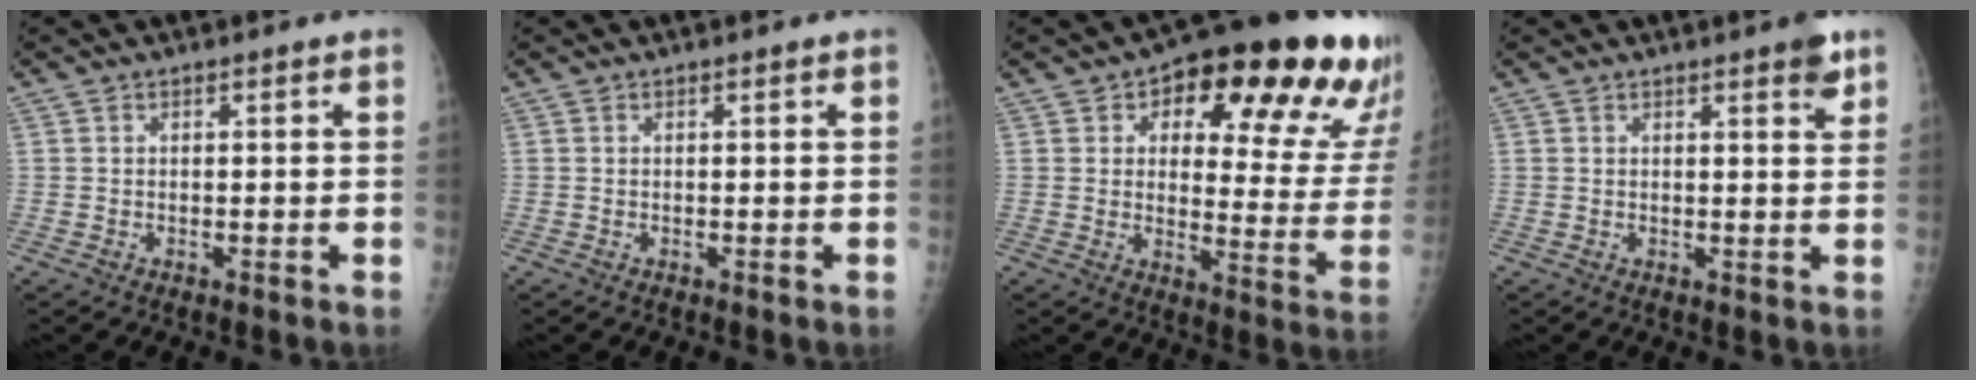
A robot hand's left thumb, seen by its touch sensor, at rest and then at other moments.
{"total": 0.0}
{"total": 24.8, "force": [14.1, 9.6, 18.0], "torque": [-0.189, -0.044, 0.177]}
{"total": 3.2, "force": [2.0, 0.7, 2.3], "torque": [-0.023, -0.010, 0.023]}